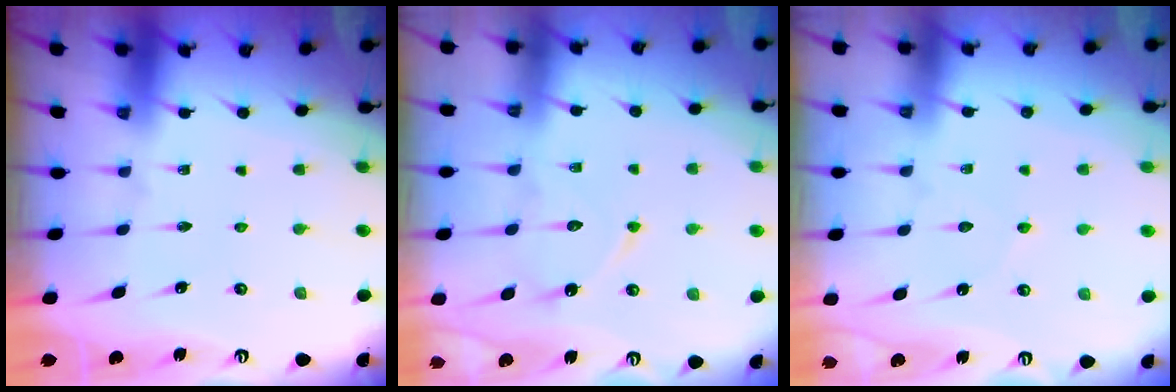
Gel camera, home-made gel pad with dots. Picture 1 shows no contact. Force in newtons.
{"total": 9.6, "press": 9.6, "slide": 0.6}
{"total": 2.3, "press": 2.3, "slide": 0.3}